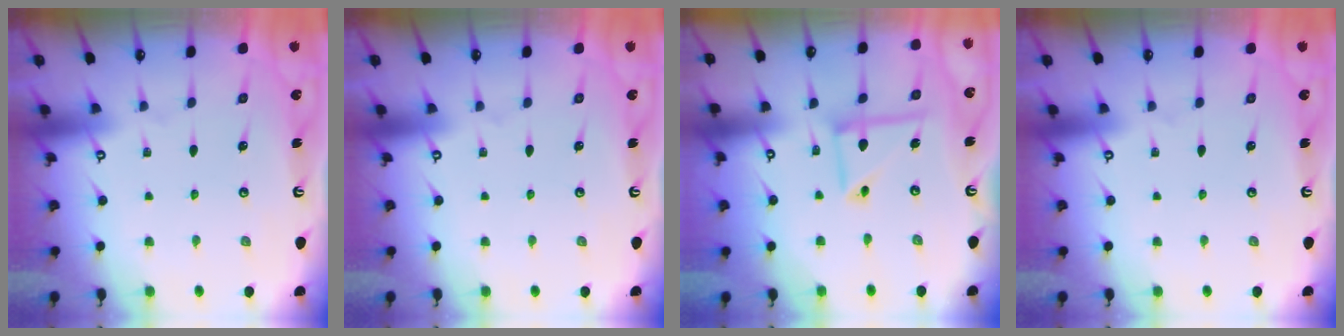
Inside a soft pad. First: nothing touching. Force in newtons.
{"total": 0.0}
{"total": 10.0, "press": 9.9, "slide": 0.8}
{"total": 0.0}